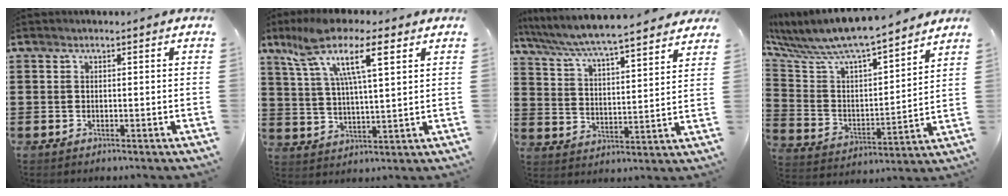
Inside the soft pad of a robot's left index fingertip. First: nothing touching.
{"total": 11.4, "force": [6.5, 2.7, 9.0], "torque": [-0.191, -0.005, 0.112]}
{"total": 5.3, "force": [5.0, -0.1, 1.7], "torque": [-0.057, -0.037, 0.080]}
{"total": 7.9, "force": [7.3, 0.7, 2.9], "torque": [-0.091, -0.061, 0.120]}